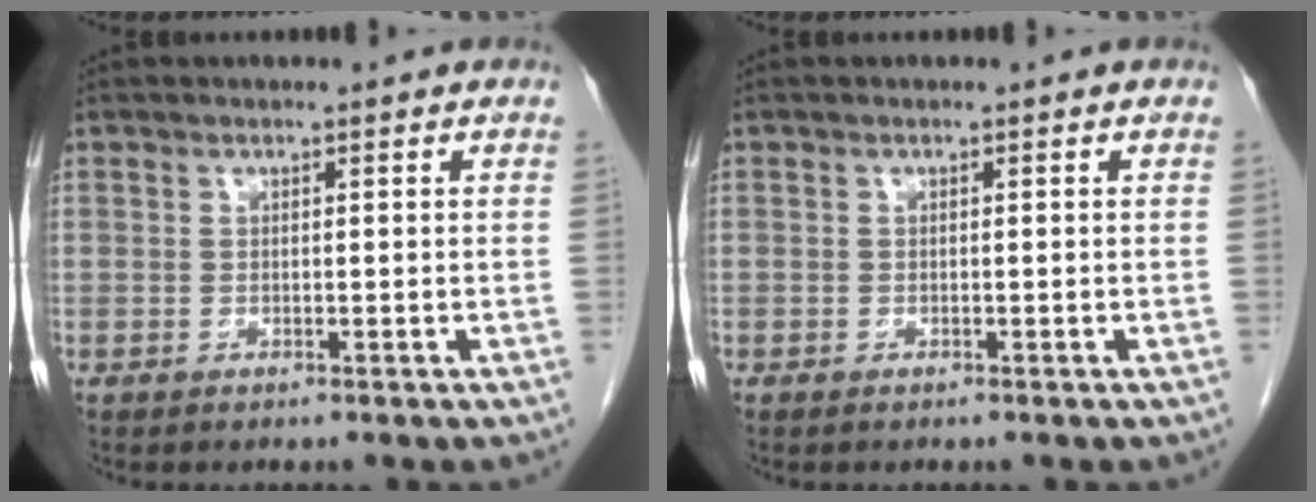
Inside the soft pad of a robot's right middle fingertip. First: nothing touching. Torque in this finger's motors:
{"motor_torque": [0.49, -0.53, -0.04, -0.16]}